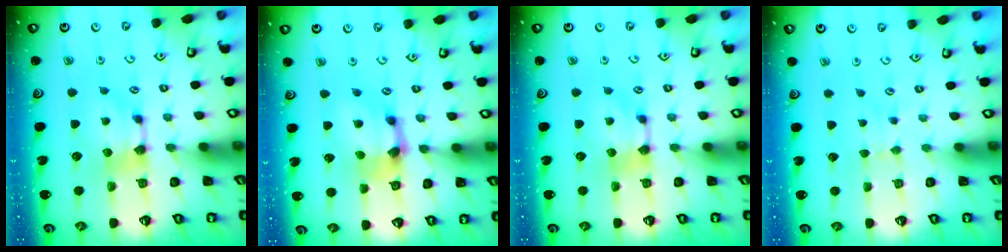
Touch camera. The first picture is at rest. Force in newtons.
{"total": 3.4, "press": 2.7, "slide": 2.1}
{"total": 0.0}
{"total": 2.8, "press": 2.8, "slide": 0.5}